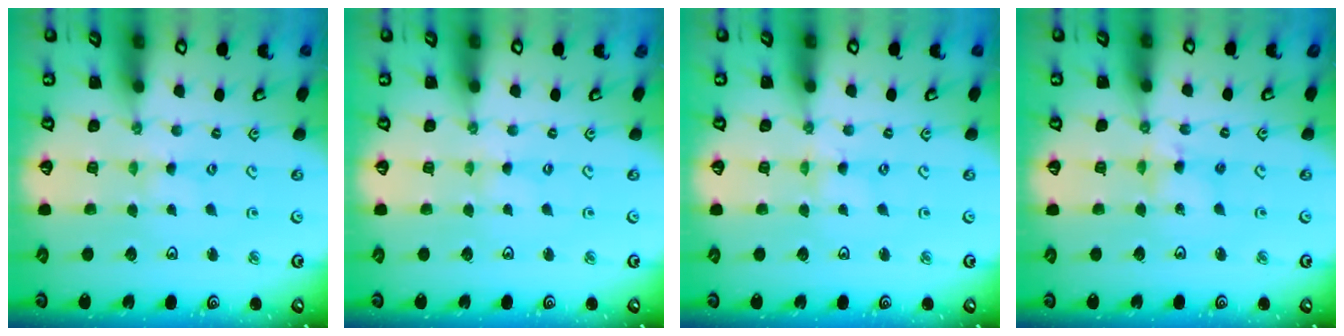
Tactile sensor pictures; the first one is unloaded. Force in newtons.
{"total": 1.2, "press": 1.2, "slide": 0.3}
{"total": 0.0}
{"total": 4.7, "press": 4.6, "slide": 0.6}